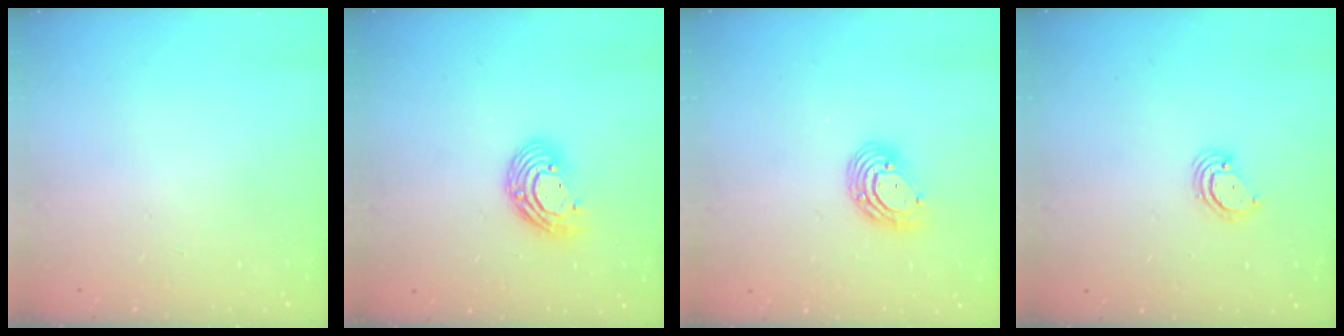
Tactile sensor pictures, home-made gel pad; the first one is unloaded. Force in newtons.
{"total": 9.8, "press": 9.8, "slide": 0.6}
{"total": 9.6, "press": 9.4, "slide": 1.9}
{"total": 2.9, "press": 2.9, "slide": 0.2}